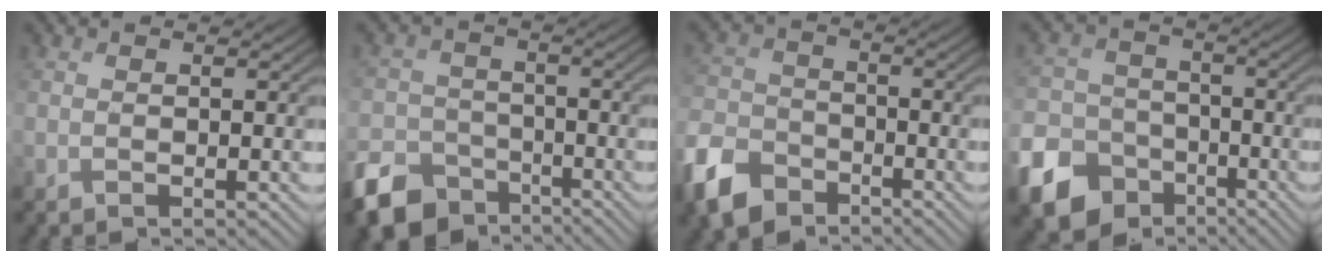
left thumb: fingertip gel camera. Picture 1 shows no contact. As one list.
[{"total": 8.9, "force": [-6.2, 5.5, 3.1], "torque": [-0.075, -0.019, -0.125]}, {"total": 8.3, "force": [-5.6, 5.1, 3.4], "torque": [-0.093, -0.016, -0.131]}, {"total": 12.9, "force": [-7.2, 9.8, 4.3], "torque": [-0.134, -0.054, -0.137]}]